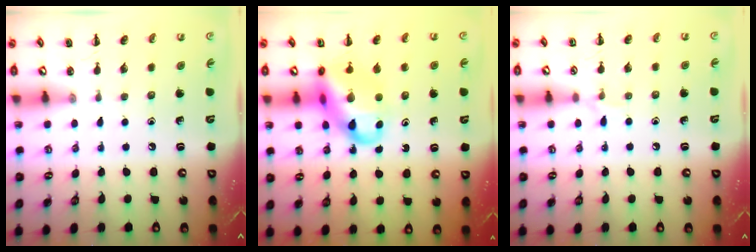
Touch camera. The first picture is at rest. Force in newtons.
{"total": 15.9, "press": 15.4, "slide": 3.8}
{"total": 4.5, "press": 4.2, "slide": 1.5}